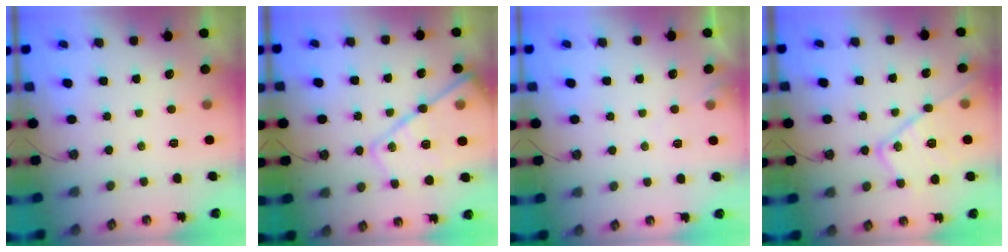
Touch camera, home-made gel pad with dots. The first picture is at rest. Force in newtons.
{"total": 21.7, "press": 21.6, "slide": 1.6}
{"total": 4.1, "press": 4.1, "slide": 0.7}
{"total": 16.5, "press": 16.5, "slide": 1.6}